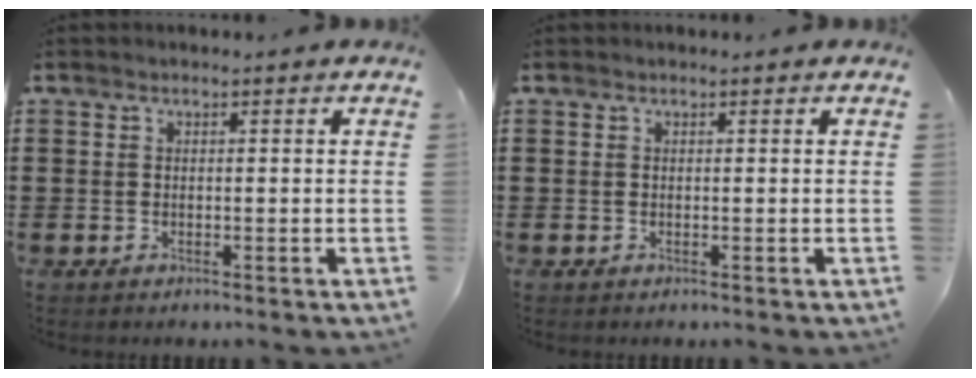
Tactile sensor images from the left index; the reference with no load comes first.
{"total": 0.0}